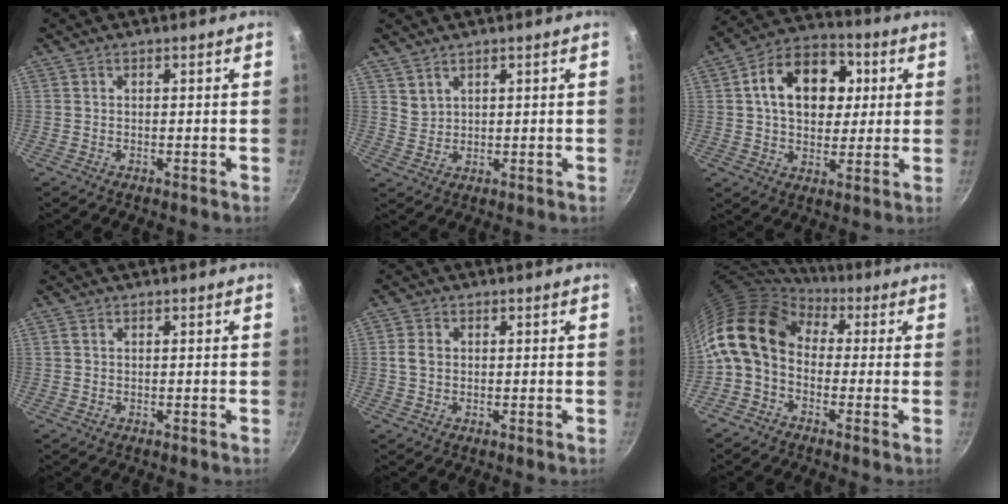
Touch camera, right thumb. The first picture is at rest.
{"total": 2.6, "force": [2.2, 1.3, 0.7], "torque": [-0.005, -0.005, 0.050]}
{"total": 16.5, "force": [3.5, 11.7, 11.1], "torque": [-0.138, 0.016, 0.044]}
{"total": 0.9, "force": [0.4, 0.6, 0.5], "torque": [-0.010, 0.002, 0.007]}
{"total": 3.2, "force": [0.3, 2.5, 2.0], "torque": [-0.032, 0.005, 0.003]}
{"total": 12.7, "force": [0.7, 8.6, 9.4], "torque": [-0.172, 0.024, -0.012]}